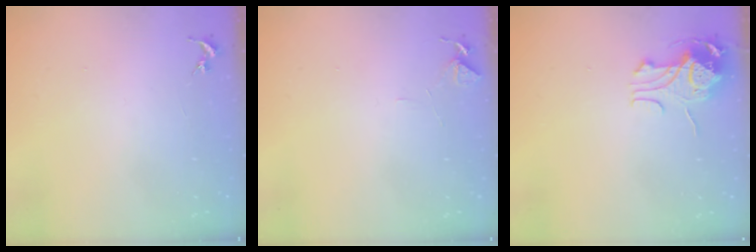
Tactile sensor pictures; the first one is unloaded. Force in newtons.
{"total": 6.0, "press": 5.9, "slide": 0.6}
{"total": 10.6, "press": 10.6, "slide": 0.9}